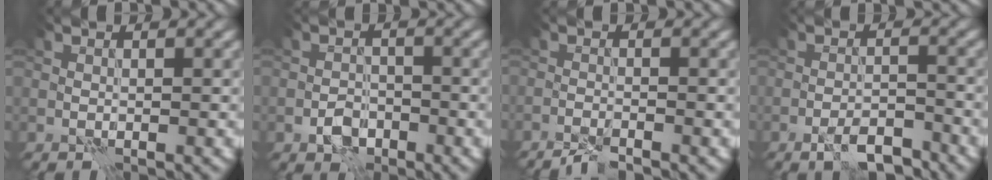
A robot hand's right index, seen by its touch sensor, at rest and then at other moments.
{"total": 2.6, "force": [-1.5, 1.8, 1.2], "torque": [-0.017, 0.004, -0.031]}
{"total": 2.2, "force": [-2.0, 0.1, 1.0], "torque": [-0.024, -0.006, -0.041]}
{"total": 4.8, "force": [-3.5, 1.4, 2.9], "torque": [-0.045, 0.003, -0.061]}